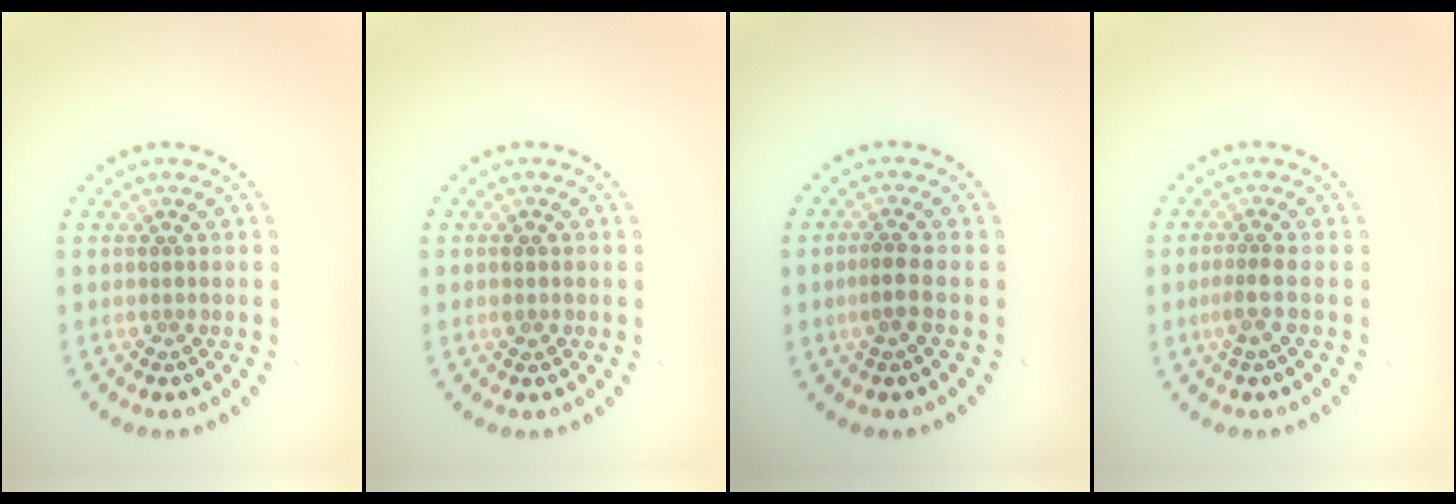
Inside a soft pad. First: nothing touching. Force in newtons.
{"total": 1.1, "press": 1.0, "slide": 0.2}
{"total": 1.6, "press": 1.4, "slide": 0.8}
{"total": 1.7, "press": 1.2, "slide": 1.3}